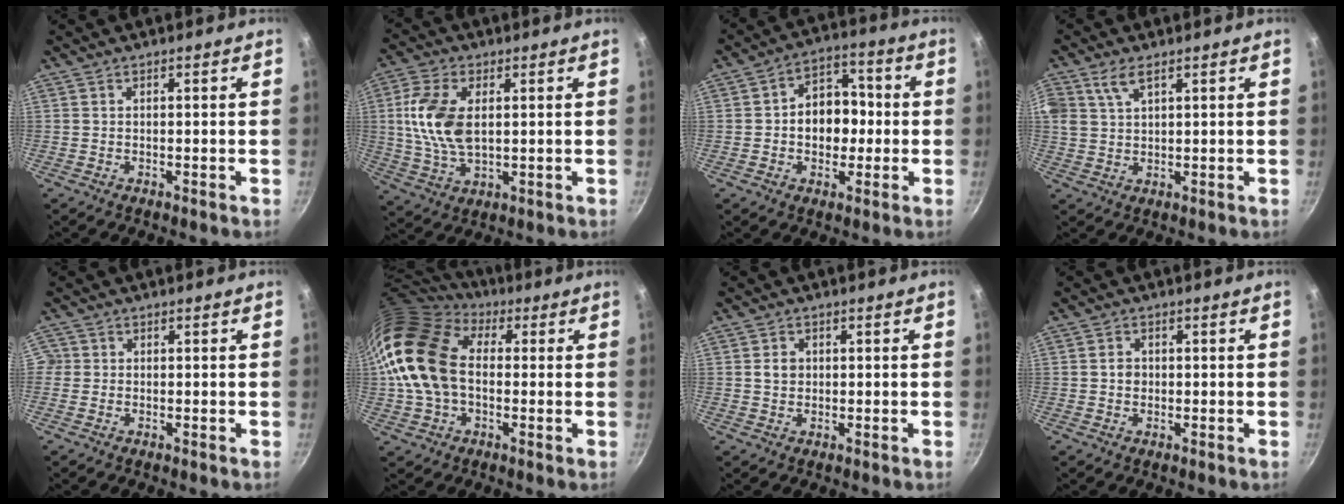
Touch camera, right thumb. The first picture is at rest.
{"total": 11.7, "force": [1.8, 6.6, 9.5], "torque": [-0.186, -0.002, 0.035]}
{"total": 10.5, "force": [-0.5, 8.0, 6.8], "torque": [-0.050, 0.022, -0.019]}
{"total": 5.3, "force": [2.9, 2.7, 3.5], "torque": [-0.063, 0.001, 0.060]}
{"total": 1.7, "force": [-0.2, 1.7, 0.2], "torque": [0.007, 0.003, -0.007]}
{"total": 18.4, "force": [1.2, 13.0, 13.0], "torque": [-0.238, 0.030, 0.010]}
{"total": 2.5, "force": [0.3, 2.1, 1.3], "torque": [-0.012, 0.004, 0.004]}
{"total": 2.1, "force": [0.0, 1.9, 1.0], "torque": [-0.009, 0.006, -0.001]}